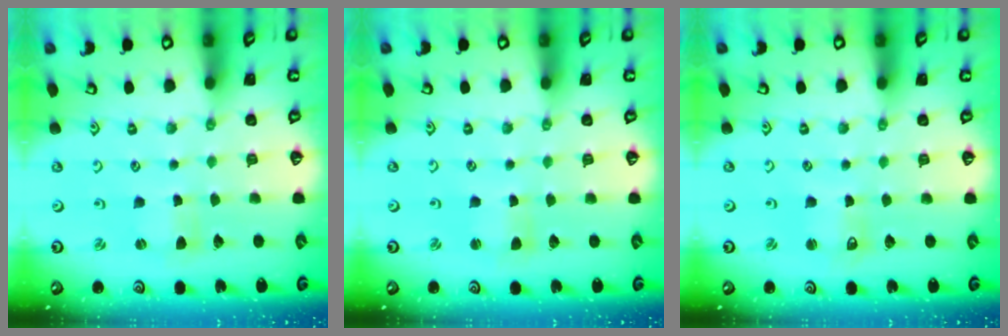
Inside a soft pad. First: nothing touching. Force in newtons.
{"total": 1.7, "press": 1.6, "slide": 0.4}
{"total": 2.6, "press": 2.6, "slide": 0.2}